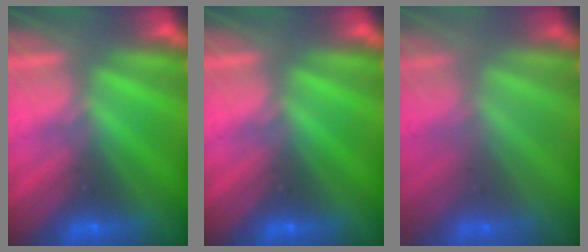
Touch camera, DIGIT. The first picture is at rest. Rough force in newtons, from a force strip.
{"total": 0.0}
{"total": 1.7}